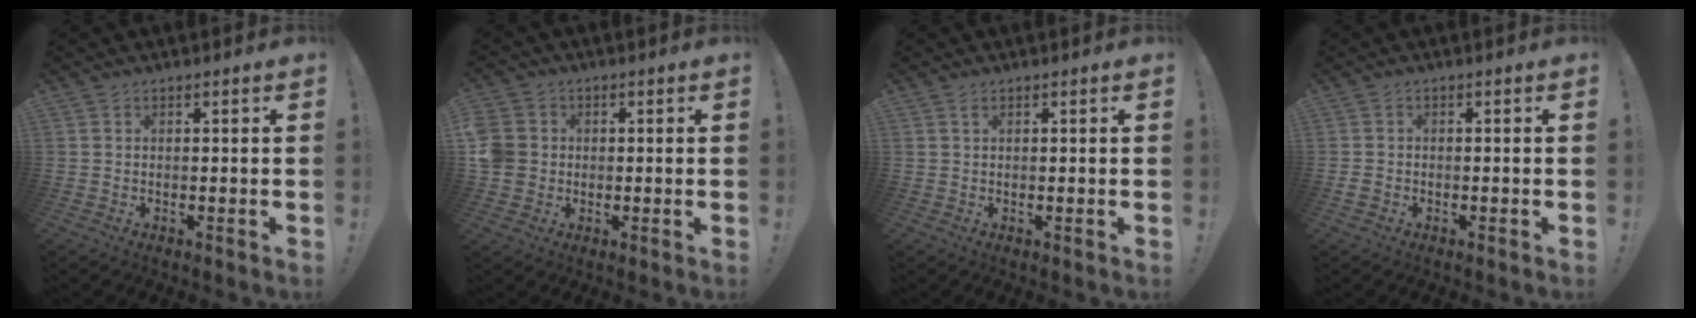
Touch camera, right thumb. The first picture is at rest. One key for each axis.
{"total": 6.8, "fx": 0.1, "fy": 6.2, "fz": 2.8, "tx": -0.072, "ty": 0.008, "tz": 0.006}
{"total": 0.8, "fx": 0.5, "fy": 0.3, "fz": 0.6, "tx": -0.006, "ty": -0.002, "tz": 0.007}
{"total": 1.5, "fx": -0.7, "fy": 1.2, "fz": 0.7, "tx": -0.009, "ty": 0.004, "tz": -0.011}